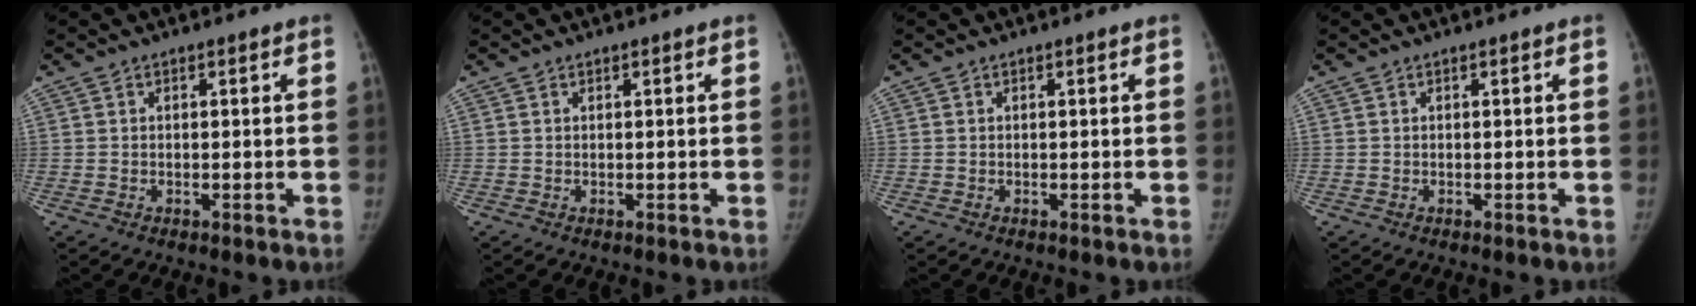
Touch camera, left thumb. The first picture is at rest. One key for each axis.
{"total": 0.0}
{"total": 0.0}
{"total": 0.0}